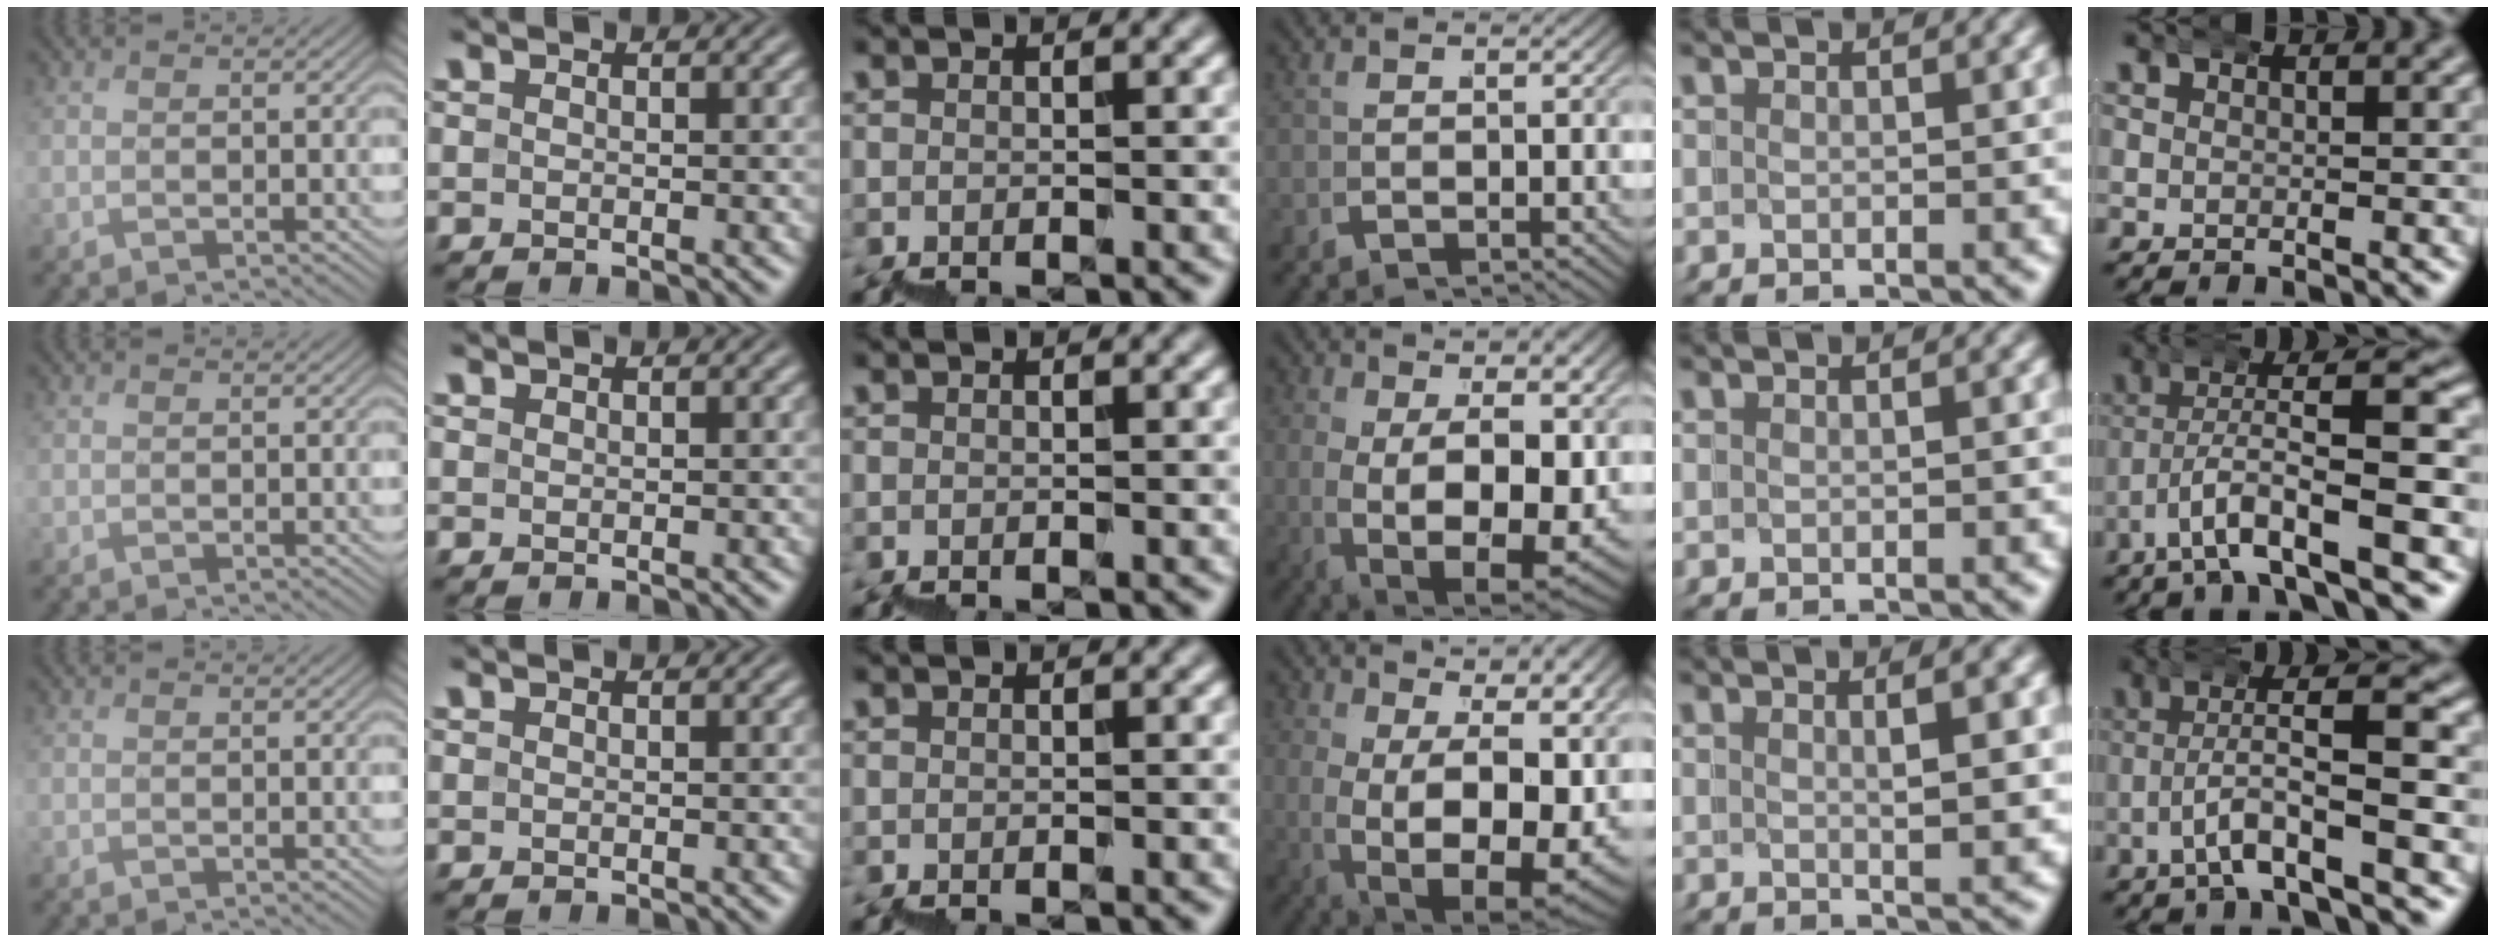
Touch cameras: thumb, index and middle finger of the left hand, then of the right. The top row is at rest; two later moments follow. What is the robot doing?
{"motion": "wrap", "object": "bubble wrap"}